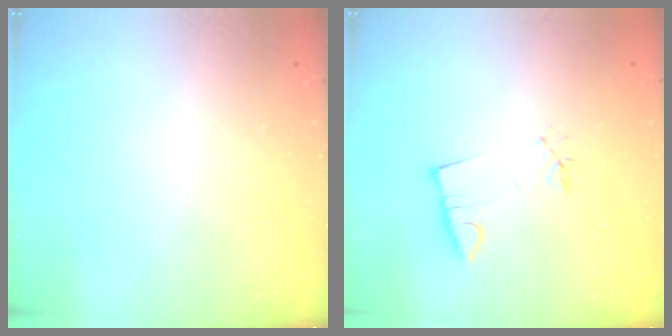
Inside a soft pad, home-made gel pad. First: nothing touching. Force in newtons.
{"total": 2.9, "press": 1.6, "slide": 2.4}